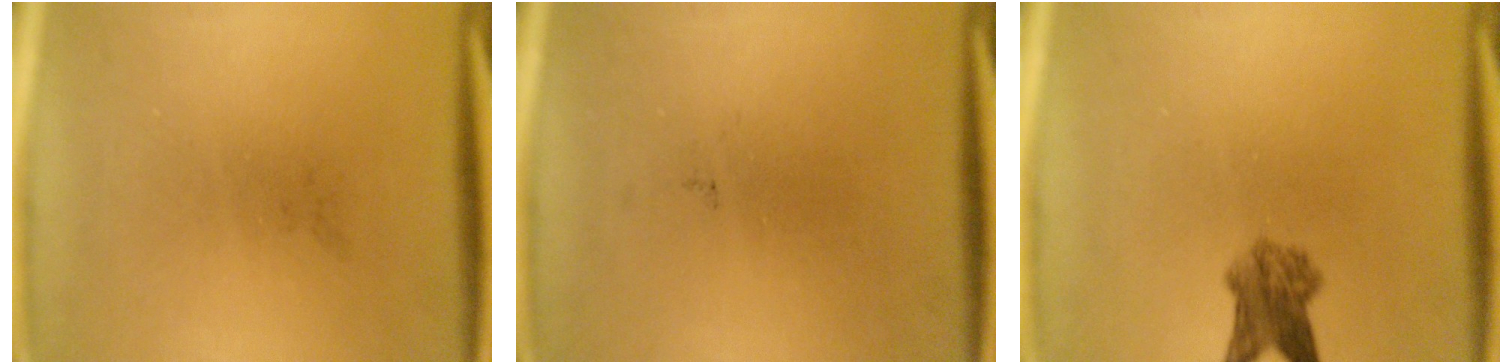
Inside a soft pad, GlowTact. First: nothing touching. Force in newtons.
{"total": 0.0}
{"total": 4.6}